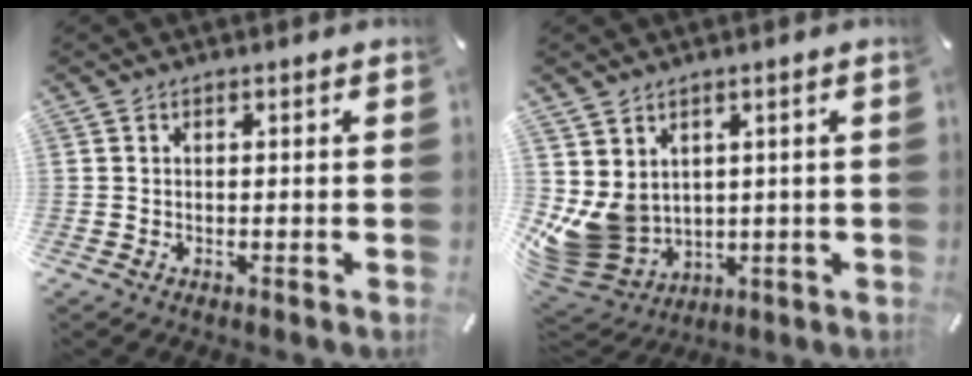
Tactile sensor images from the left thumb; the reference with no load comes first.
{"total": 10.3, "force": [2.0, 9.3, 3.9], "torque": [-0.107, -0.032, 0.045]}